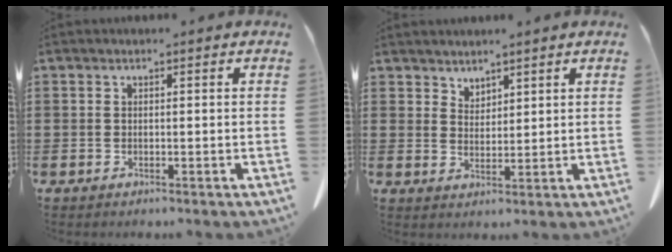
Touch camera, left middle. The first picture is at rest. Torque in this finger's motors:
{"motor_torque": [-0.31, 0.41, -0.02, 0.00]}